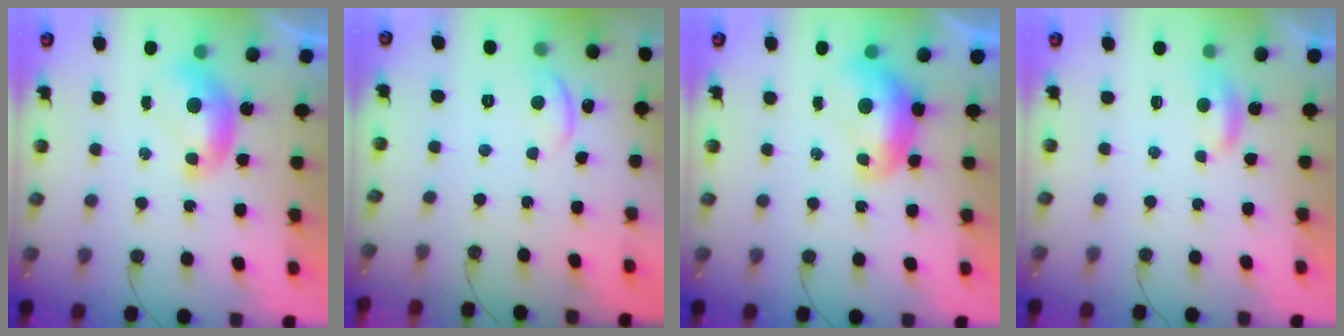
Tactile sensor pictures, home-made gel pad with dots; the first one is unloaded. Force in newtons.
{"total": 2.1, "press": 2.0, "slide": 0.5}
{"total": 1.5, "press": 1.4, "slide": 0.4}
{"total": 1.7, "press": 1.6, "slide": 0.5}